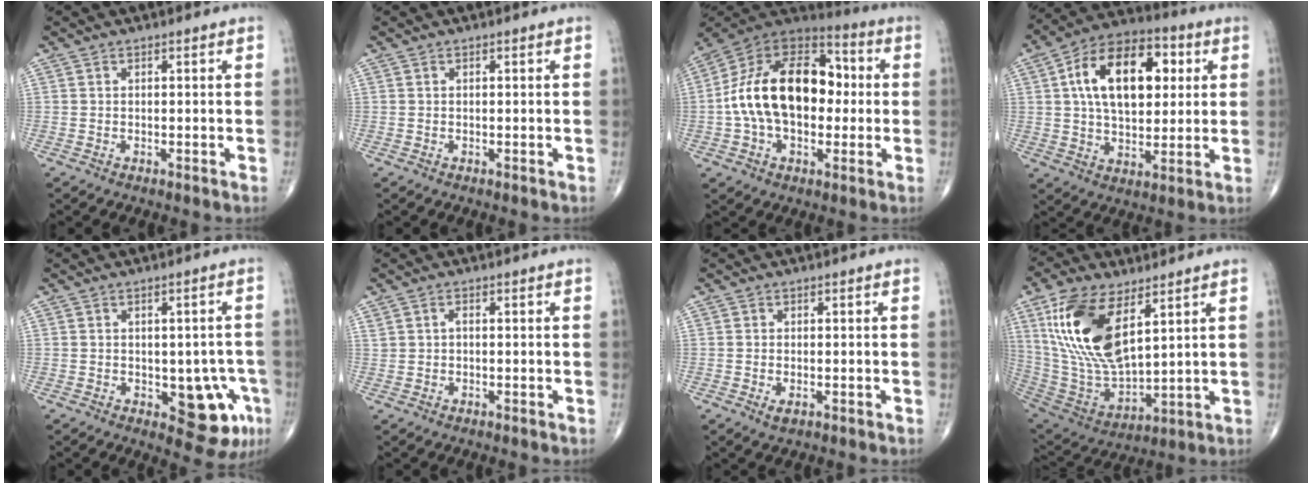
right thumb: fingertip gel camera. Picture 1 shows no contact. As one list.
[{"total": 0.0}, {"total": 22.4, "force": [0.2, 13.9, 17.5], "torque": [-0.290, 0.037, -0.002]}, {"total": 19.3, "force": [4.5, 11.2, 15.0], "torque": [-0.218, 0.012, 0.070]}, {"total": 9.1, "force": [-2.8, 4.7, 7.3], "torque": [-0.049, 0.005, -0.025]}, {"total": 1.2, "force": [0.3, 0.8, 0.8], "torque": [-0.017, 0.004, 0.008]}, {"total": 1.5, "force": [-0.5, 0.8, 1.2], "torque": [-0.023, -0.003, -0.007]}, {"total": 19.9, "force": [8.0, 9.3, 15.6], "torque": [-0.302, -0.032, 0.164]}]